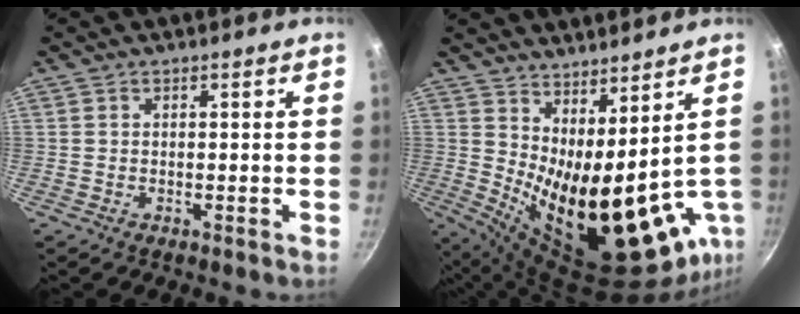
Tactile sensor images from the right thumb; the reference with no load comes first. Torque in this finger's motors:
{"motor_torque": [1.06, 3.95, 2.28, 0.49, 0.40]}